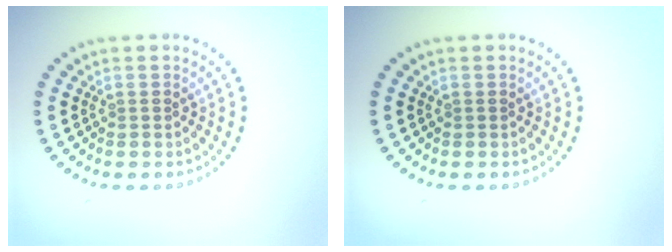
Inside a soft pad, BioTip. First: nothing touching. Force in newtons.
{"total": 0.0}